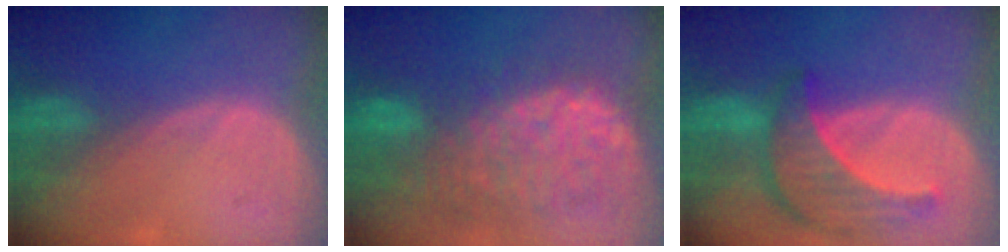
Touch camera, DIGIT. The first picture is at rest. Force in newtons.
{"total": 12.5, "press": 11.0, "slide": 5.9}
{"total": 8.8, "press": 8.0, "slide": 3.5}